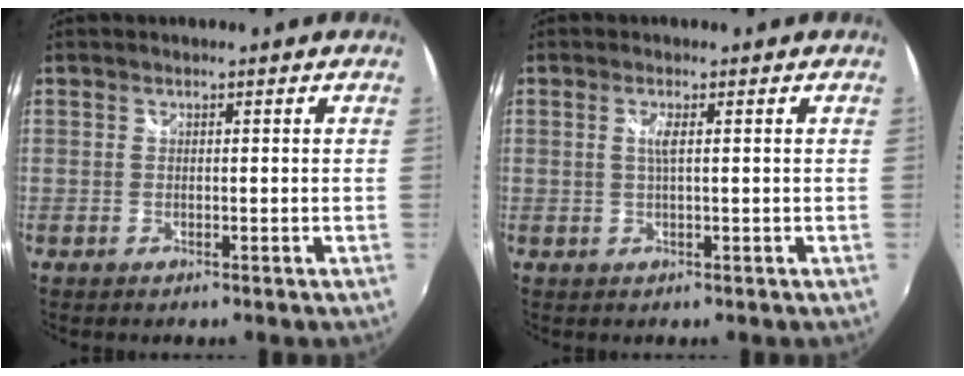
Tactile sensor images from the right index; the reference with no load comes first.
{"total": 1.7, "force": [0.3, -0.1, 1.7], "torque": [-0.033, -0.001, 0.004]}